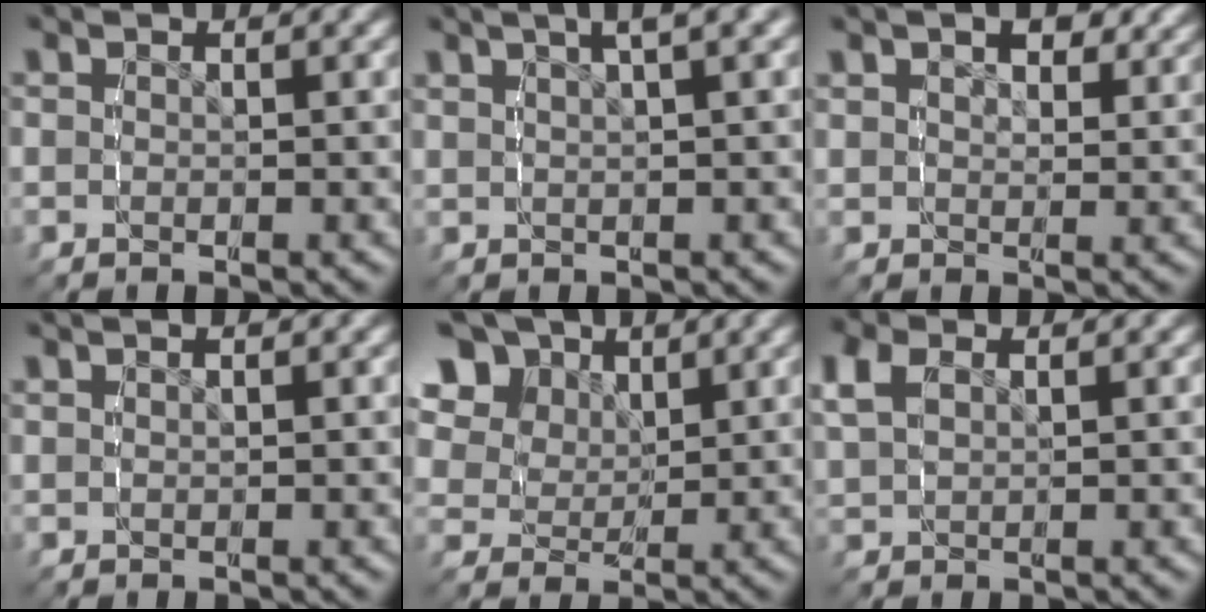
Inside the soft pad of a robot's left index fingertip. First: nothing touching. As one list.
[{"total": 5.3, "force": [3.4, 1.4, 3.8], "torque": [-0.044, 0.026, 0.050]}, {"total": 2.7, "force": [2.0, 1.1, 1.4], "torque": [-0.014, -0.002, 0.037]}, {"total": 0.0}, {"total": 9.5, "force": [4.4, 7.1, 4.6], "torque": [-0.104, 0.002, 0.068]}, {"total": 2.5, "force": [1.1, 1.7, 1.4], "torque": [-0.042, -0.003, 0.032]}]